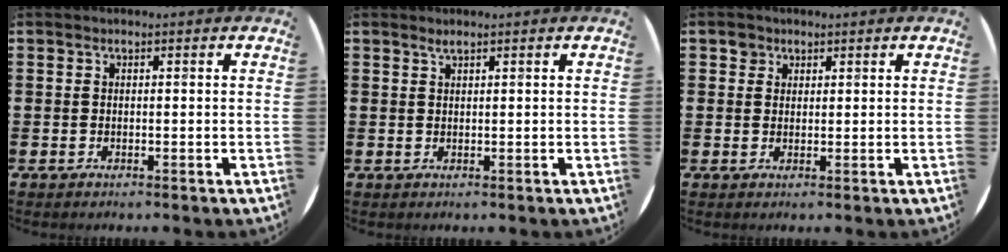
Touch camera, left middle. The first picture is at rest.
{"total": 0.7, "force": [0.6, 0.0, 0.3], "torque": [-0.007, -0.001, 0.012]}
{"total": 1.7, "force": [1.3, 1.1, 0.1], "torque": [0.012, -0.003, 0.022]}